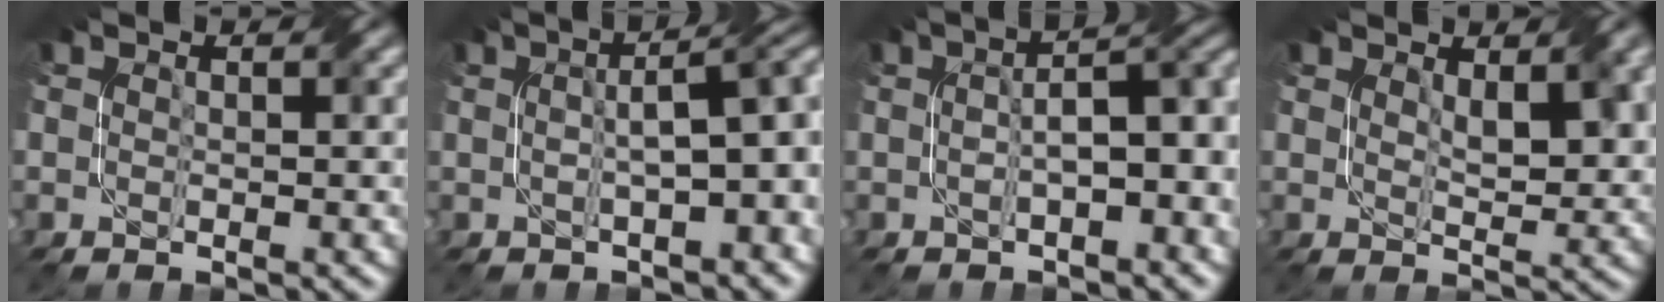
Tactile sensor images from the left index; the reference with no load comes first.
{"total": 6.5, "force": [0.6, 1.9, 6.2], "torque": [-0.075, 0.017, 0.019]}
{"total": 5.8, "force": [-0.1, 2.2, 5.3], "torque": [-0.074, 0.014, 0.007]}
{"total": 3.5, "force": [1.8, 1.2, 2.8], "torque": [-0.046, 0.001, 0.040]}